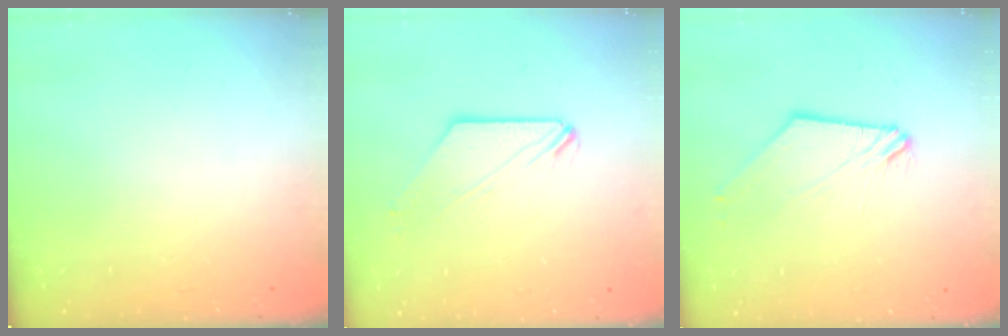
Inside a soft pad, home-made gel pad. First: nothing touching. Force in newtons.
{"total": 0.0}
{"total": 2.3, "press": 2.3, "slide": 0.2}